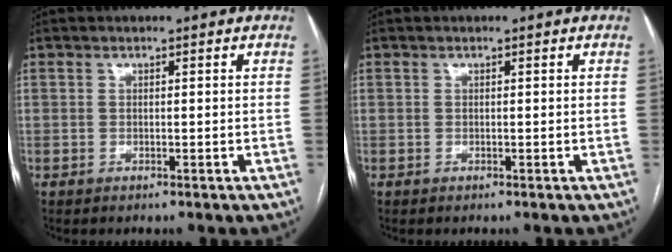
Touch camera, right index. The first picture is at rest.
{"total": 0.0}